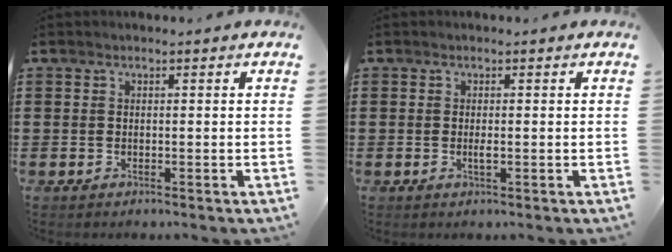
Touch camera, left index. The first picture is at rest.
{"total": 1.0, "force": [-0.1, 0.2, 1.0], "torque": [-0.019, -0.003, -0.002]}